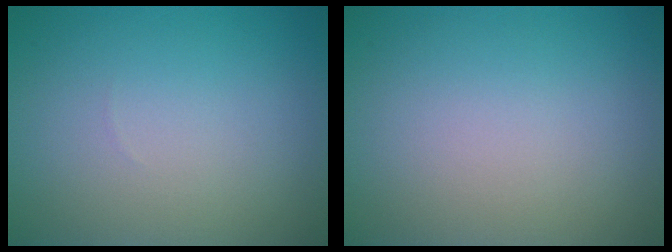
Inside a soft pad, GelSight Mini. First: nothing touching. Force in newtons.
{"total": 0.0}